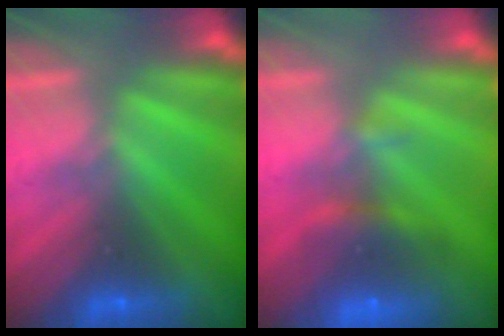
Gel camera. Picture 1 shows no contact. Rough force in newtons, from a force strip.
{"total": 9.8}